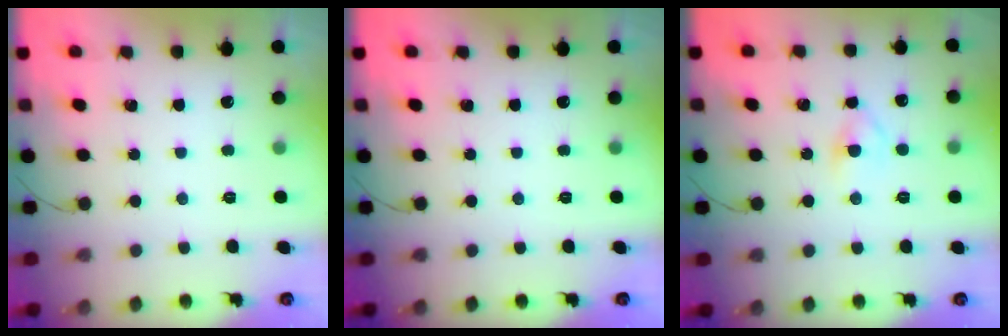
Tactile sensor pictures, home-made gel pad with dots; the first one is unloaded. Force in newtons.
{"total": 0.0}
{"total": 3.8, "press": 3.6, "slide": 1.1}